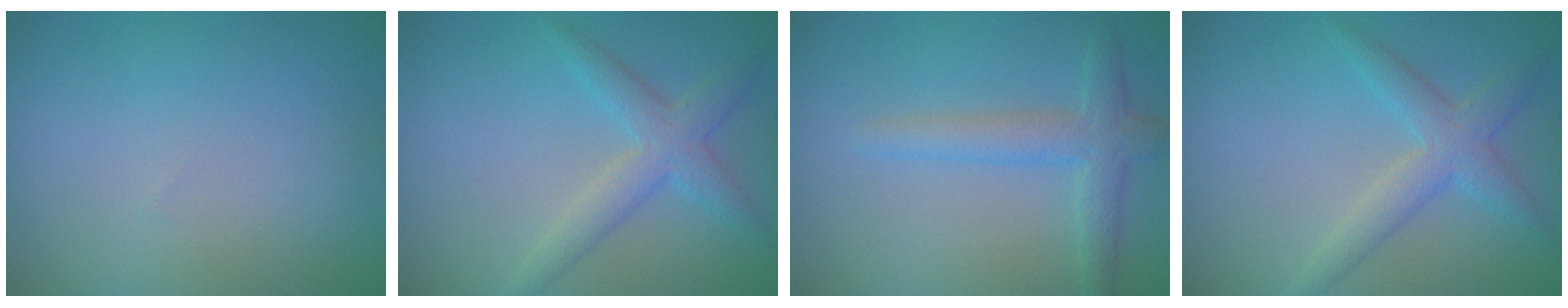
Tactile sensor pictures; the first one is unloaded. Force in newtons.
{"total": 3.2, "press": 3.2, "slide": 0.0}
{"total": 3.0, "press": 3.0, "slide": 0.2}
{"total": 3.2, "press": 3.2, "slide": 0.0}